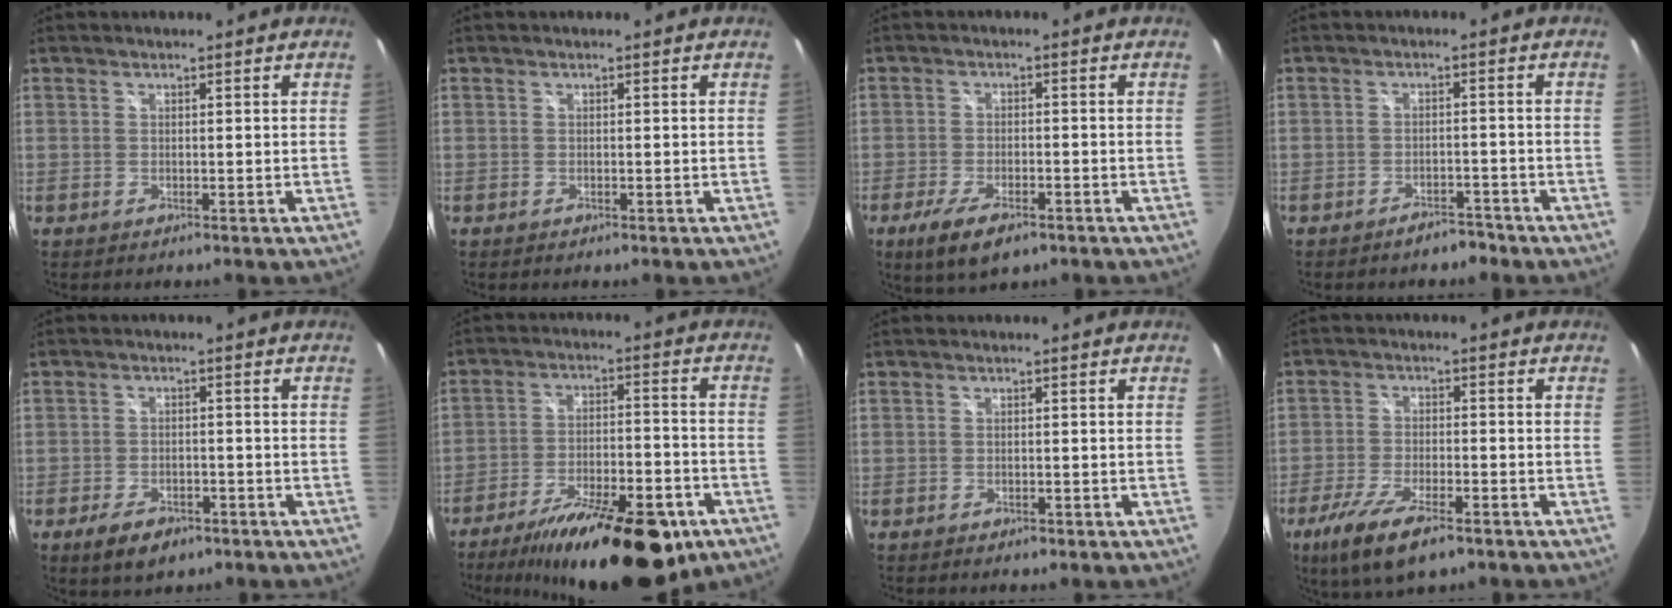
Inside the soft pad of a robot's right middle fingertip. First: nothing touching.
{"total": 0.0}
{"total": 8.0, "force": [-5.0, 2.8, 5.6], "torque": [-0.127, -0.022, -0.084]}
{"total": 3.6, "force": [-3.1, 1.5, 1.2], "torque": [-0.026, 0.008, -0.040]}
{"total": 6.3, "force": [-4.0, 3.1, 3.6], "torque": [-0.084, -0.006, -0.062]}
{"total": 22.0, "force": [-14.9, 7.4, 14.3], "torque": [-0.238, -0.024, -0.216]}
{"total": 1.4, "force": [-1.0, 0.6, 0.7], "torque": [-0.013, -0.002, -0.014]}
{"total": 11.4, "force": [-7.4, 3.2, 8.1], "torque": [-0.181, -0.035, -0.133]}